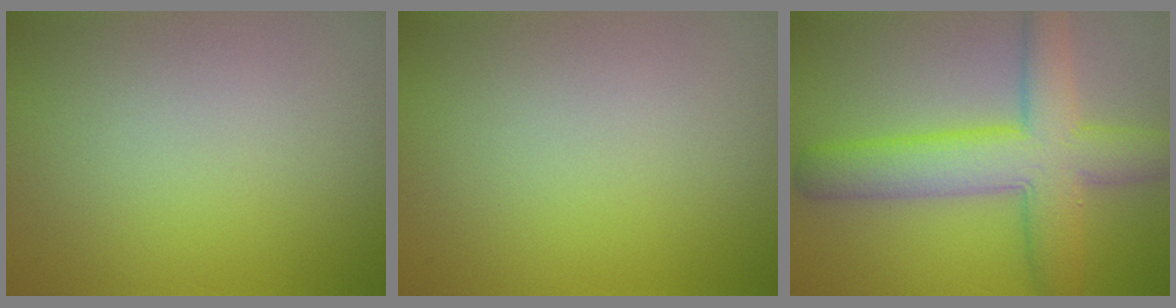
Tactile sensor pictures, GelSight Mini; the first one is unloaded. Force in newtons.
{"total": 0.0}
{"total": 8.1, "press": 8.1, "slide": 0.1}